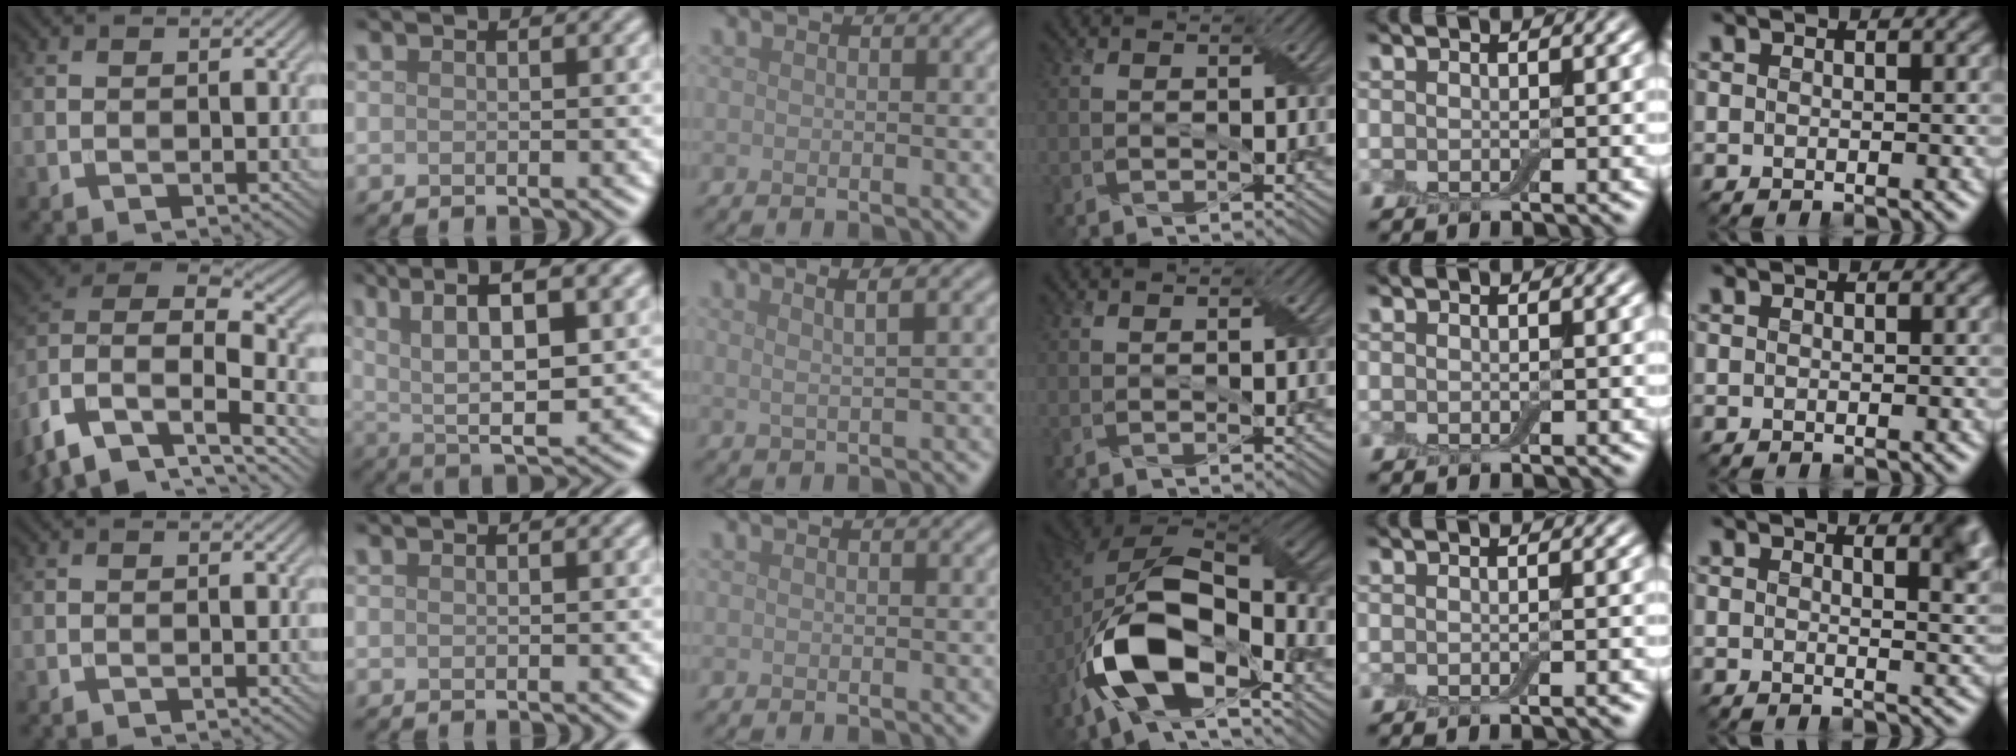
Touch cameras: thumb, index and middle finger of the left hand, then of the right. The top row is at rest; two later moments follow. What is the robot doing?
{"motion": "peel", "object": "bubble wrap"}